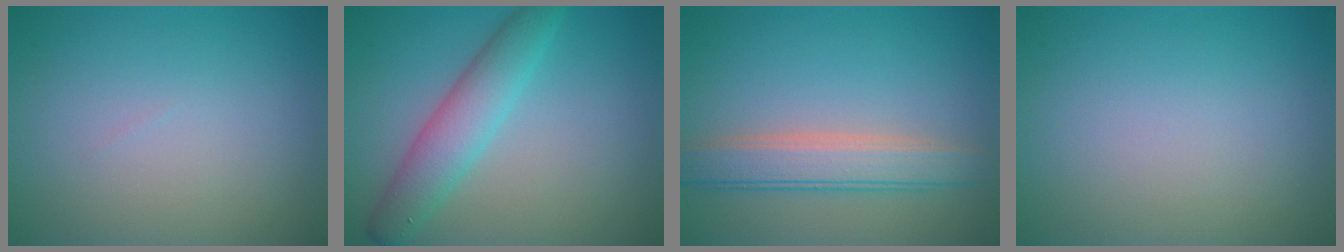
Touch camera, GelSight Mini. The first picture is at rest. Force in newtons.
{"total": 4.2, "press": 4.2, "slide": 0.2}
{"total": 4.0, "press": 4.0, "slide": 0.2}
{"total": 0.0}